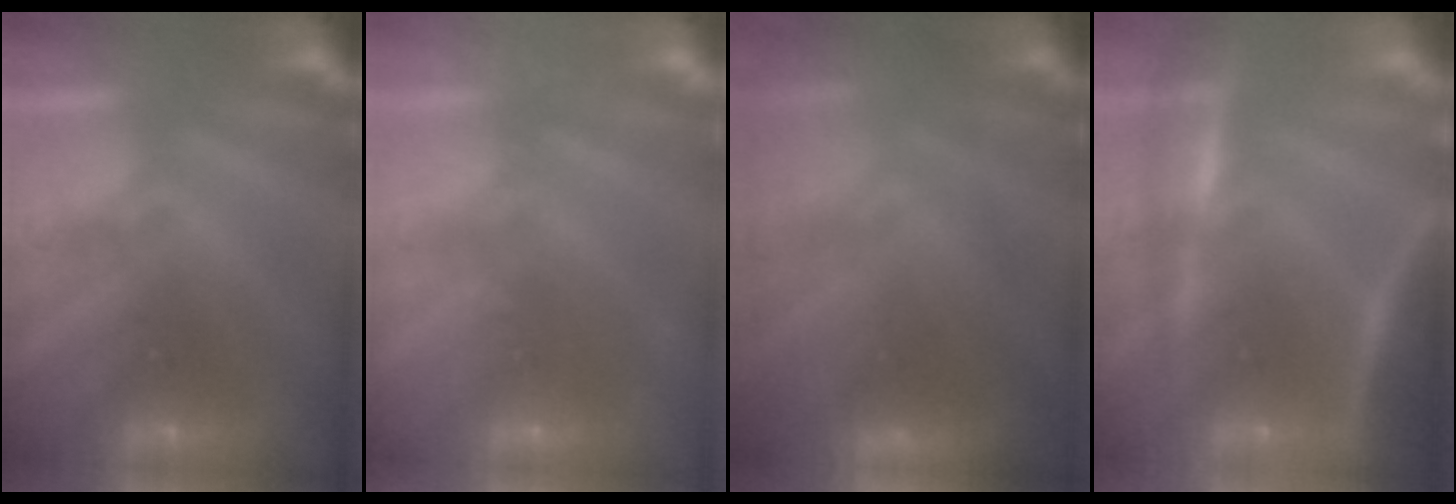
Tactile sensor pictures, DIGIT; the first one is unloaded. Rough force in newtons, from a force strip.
{"total": 2.1}
{"total": 9.0}
{"total": 8.7}